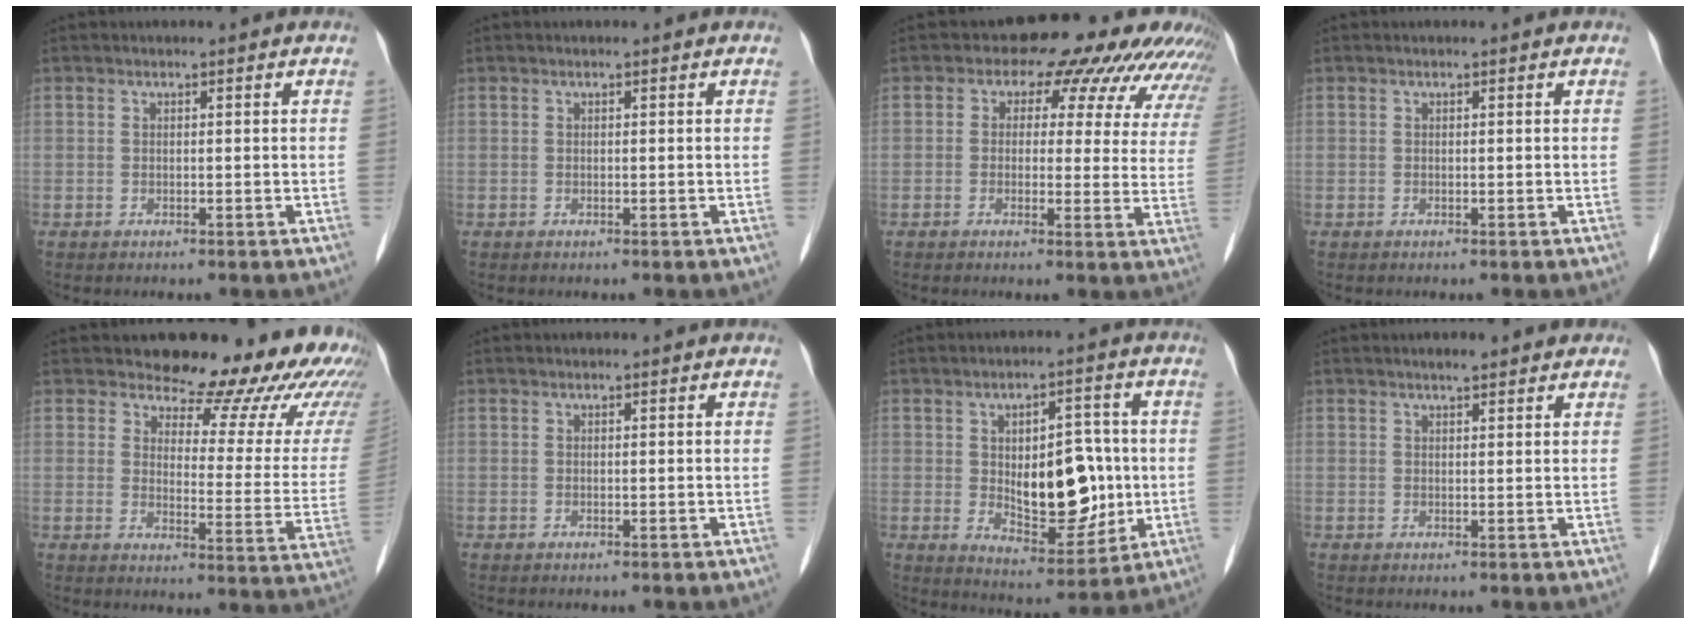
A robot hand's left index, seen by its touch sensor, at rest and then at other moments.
{"total": 0.0}
{"total": 14.3, "force": [10.5, 7.1, 6.5], "torque": [-0.046, 0.024, 0.095]}
{"total": 0.0}
{"total": 19.9, "force": [17.7, 4.7, 7.6], "torque": [-0.070, -0.086, 0.186]}
{"total": 0.0}
{"total": 11.5, "force": [-0.1, 5.6, 10.1], "torque": [-0.151, 0.003, 0.012]}
{"total": 3.0, "force": [2.5, 0.8, 1.6], "torque": [-0.020, 0.020, 0.034]}